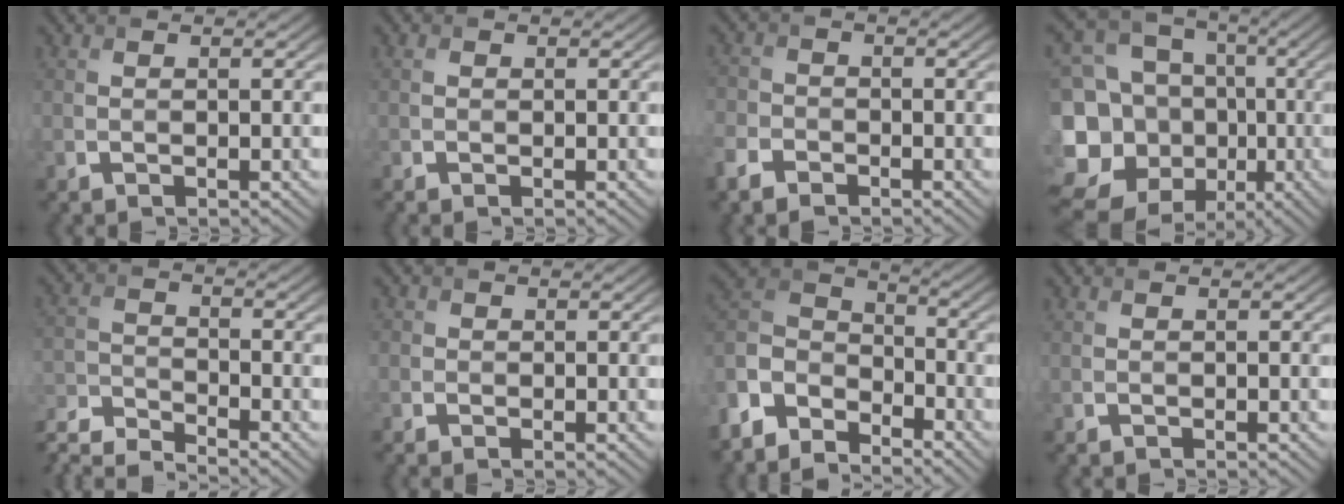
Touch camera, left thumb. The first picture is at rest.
{"total": 0.5, "force": [-0.4, 0.3, 0.2], "torque": [-0.005, -0.001, -0.009]}
{"total": 3.7, "force": [-2.5, 2.1, 1.6], "torque": [-0.046, -0.002, -0.057]}
{"total": 19.0, "force": [-3.6, 16.2, 9.3], "torque": [-0.245, -0.007, -0.069]}
{"total": 7.5, "force": [-6.4, 1.5, 3.5], "torque": [-0.077, -0.014, -0.129]}
{"total": 1.4, "force": [-0.9, 1.1, 0.4], "torque": [-0.006, 0.000, -0.019]}
{"total": 7.2, "force": [-4.0, 4.7, 3.7], "torque": [-0.092, 0.010, -0.100]}
{"total": 0.0}